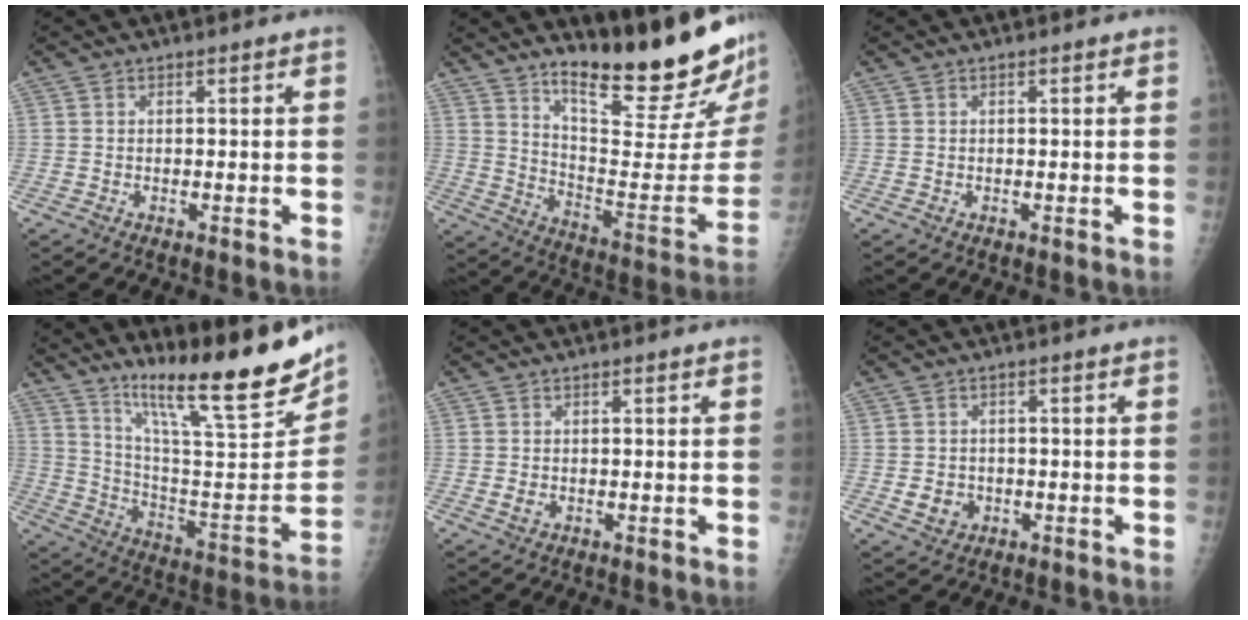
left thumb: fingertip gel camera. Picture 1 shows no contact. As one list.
[{"total": 24.1, "force": [17.6, 3.8, 16.0], "torque": [-0.213, -0.136, 0.268]}, {"total": 0.0}, {"total": 25.2, "force": [17.0, 4.4, 18.1], "torque": [-0.257, -0.078, 0.282]}, {"total": 1.6, "force": [0.1, 1.1, 1.1], "torque": [-0.017, -0.002, 0.005]}, {"total": 3.7, "force": [-0.8, 3.2, 1.5], "torque": [-0.013, 0.003, -0.004]}]